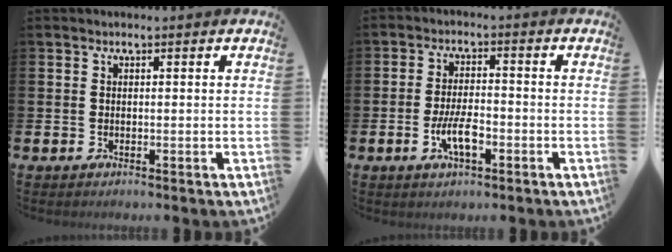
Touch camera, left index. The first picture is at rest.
{"total": 5.0, "force": [-1.7, 1.9, 4.3], "torque": [-0.079, -0.001, -0.035]}